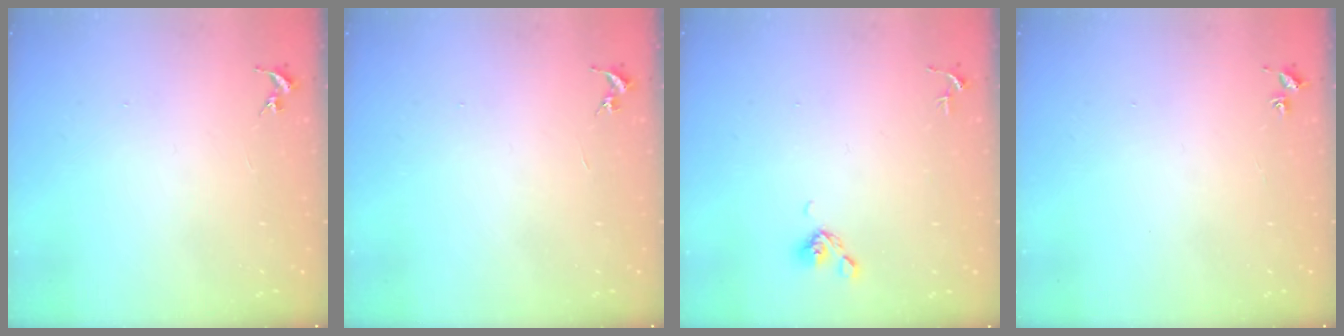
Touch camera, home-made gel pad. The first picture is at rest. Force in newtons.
{"total": 0.0}
{"total": 6.0, "press": 5.7, "slide": 1.8}
{"total": 1.9, "press": 1.9, "slide": 0.2}